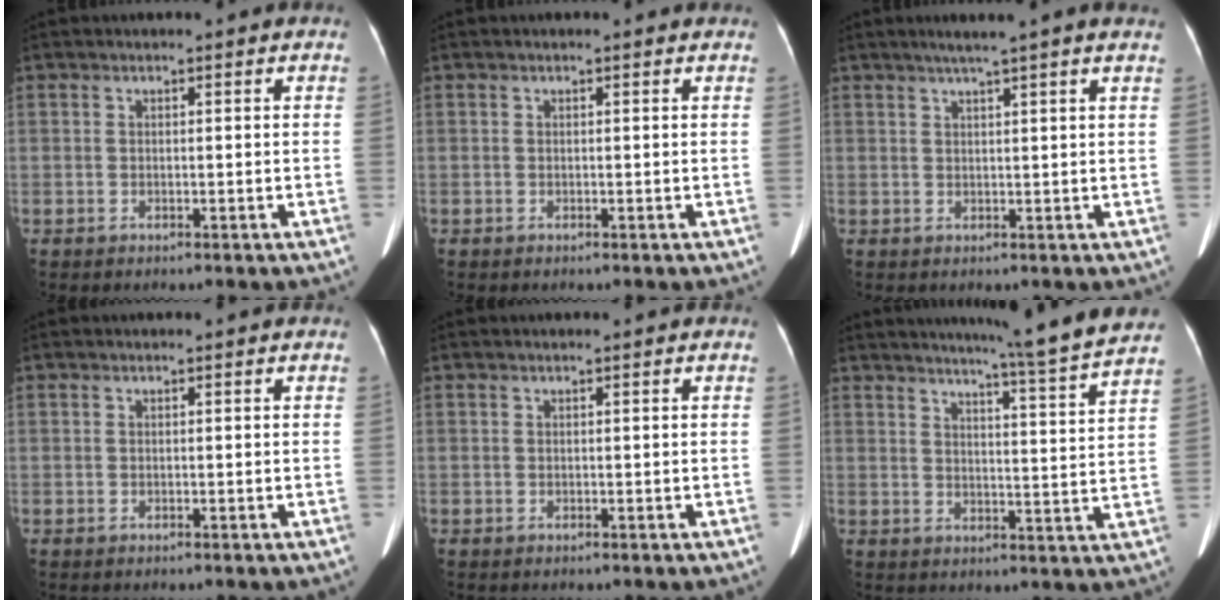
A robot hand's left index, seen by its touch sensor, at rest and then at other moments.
{"total": 0.0}
{"total": 5.3, "force": [4.1, -0.8, 3.3], "torque": [-0.050, 0.019, 0.058]}
{"total": 0.0}
{"total": 0.0}
{"total": 12.6, "force": [11.5, -2.2, 4.8], "torque": [-0.081, -0.040, 0.143]}